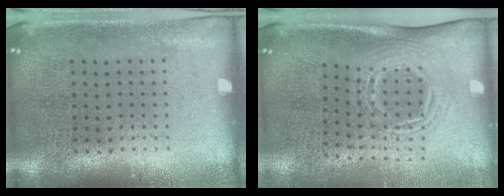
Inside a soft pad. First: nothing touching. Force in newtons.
{"total": 1.7, "press": 1.2, "slide": 1.2}